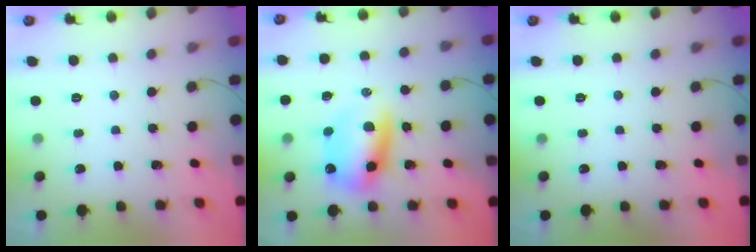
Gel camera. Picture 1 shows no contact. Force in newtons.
{"total": 10.3, "press": 9.9, "slide": 2.8}
{"total": 0.0}